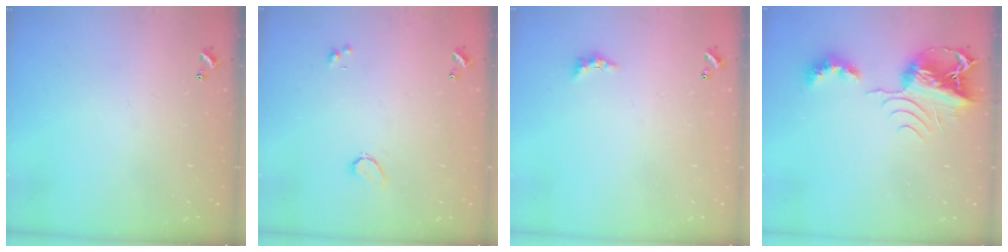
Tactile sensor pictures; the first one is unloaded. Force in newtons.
{"total": 0.6, "press": 0.4, "slide": 0.5}
{"total": 2.2, "press": 2.2, "slide": 0.6}
{"total": 9.4, "press": 9.3, "slide": 1.2}